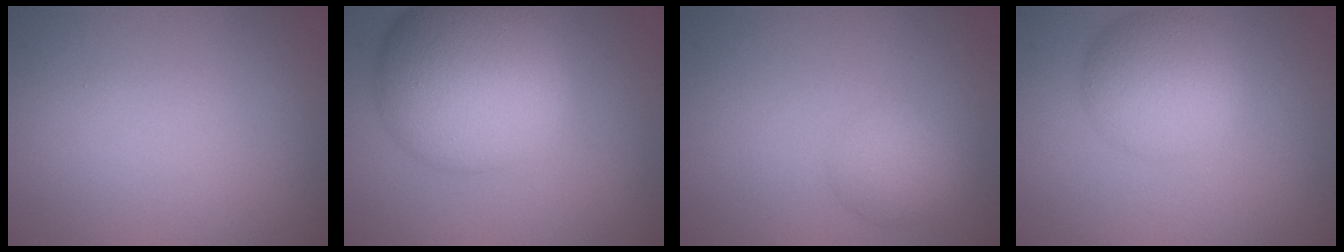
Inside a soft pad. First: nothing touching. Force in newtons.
{"total": 10.9, "press": 10.9, "slide": 0.1}
{"total": 2.3, "press": 2.3, "slide": 0.1}
{"total": 5.1, "press": 5.1, "slide": 0.1}